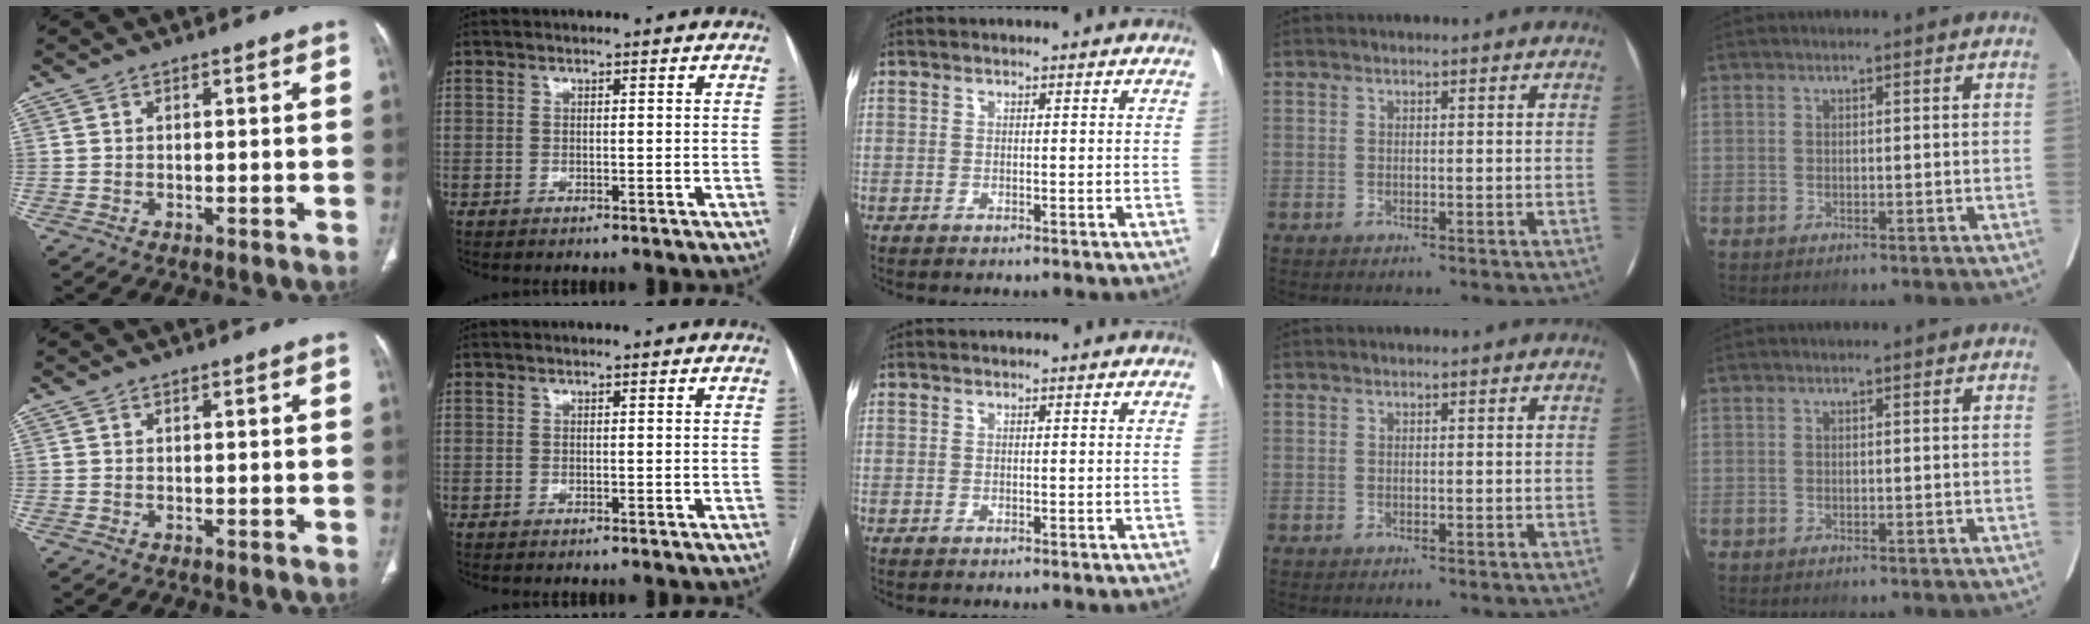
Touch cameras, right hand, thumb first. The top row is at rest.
{}